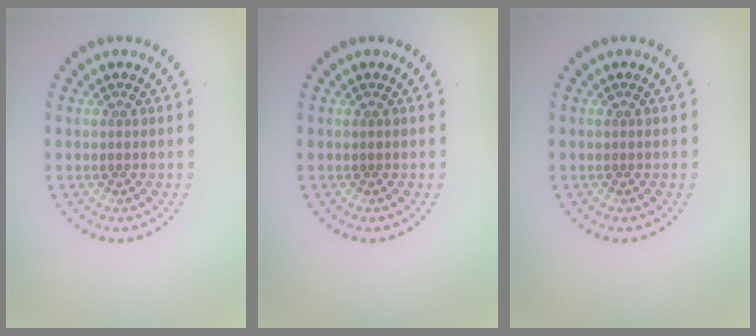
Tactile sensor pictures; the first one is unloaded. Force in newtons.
{"total": 0.0}
{"total": 0.0}